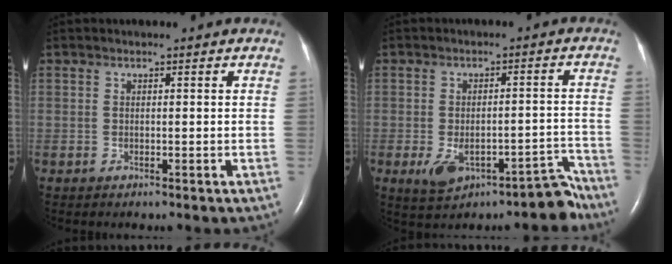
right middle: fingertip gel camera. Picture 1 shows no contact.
{"total": 7.2, "force": [-4.8, 2.6, 4.6], "torque": [-0.055, 0.025, -0.063]}